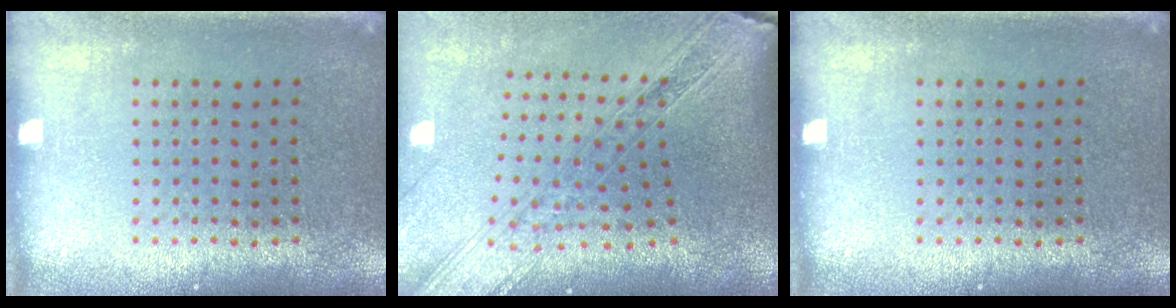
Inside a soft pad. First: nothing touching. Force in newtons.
{"total": 2.5, "press": 2.1, "slide": 1.4}
{"total": 0.0}